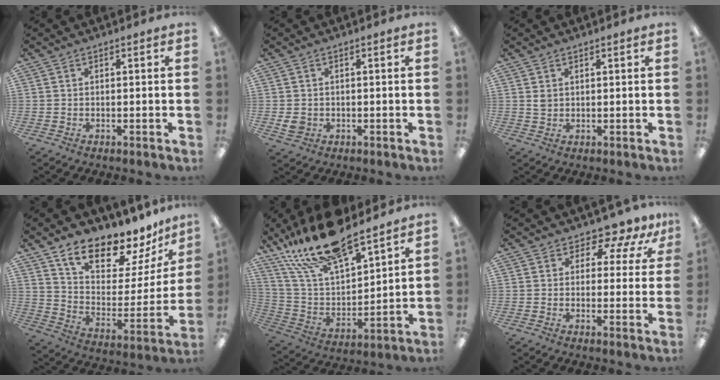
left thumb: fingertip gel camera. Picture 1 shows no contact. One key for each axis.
{"total": 2.6, "fx": 0.1, "fy": 2.2, "fz": 1.4, "tx": -0.016, "ty": 0.000, "tz": 0.002}
{"total": 1.6, "fx": 1.1, "fy": 1.0, "fz": 0.6, "tx": -0.014, "ty": 0.001, "tz": 0.021}
{"total": 16.1, "fx": 13.4, "fy": 6.3, "fz": 6.2, "tx": -0.107, "ty": -0.110, "tz": 0.236}
{"total": 20.9, "fx": 16.8, "fy": 6.2, "fz": 10.7, "tx": -0.219, "ty": -0.092, "tz": 0.297}
{"total": 6.6, "fx": 5.4, "fy": 3.0, "fz": 2.5, "tx": -0.042, "ty": -0.037, "tz": 0.096}